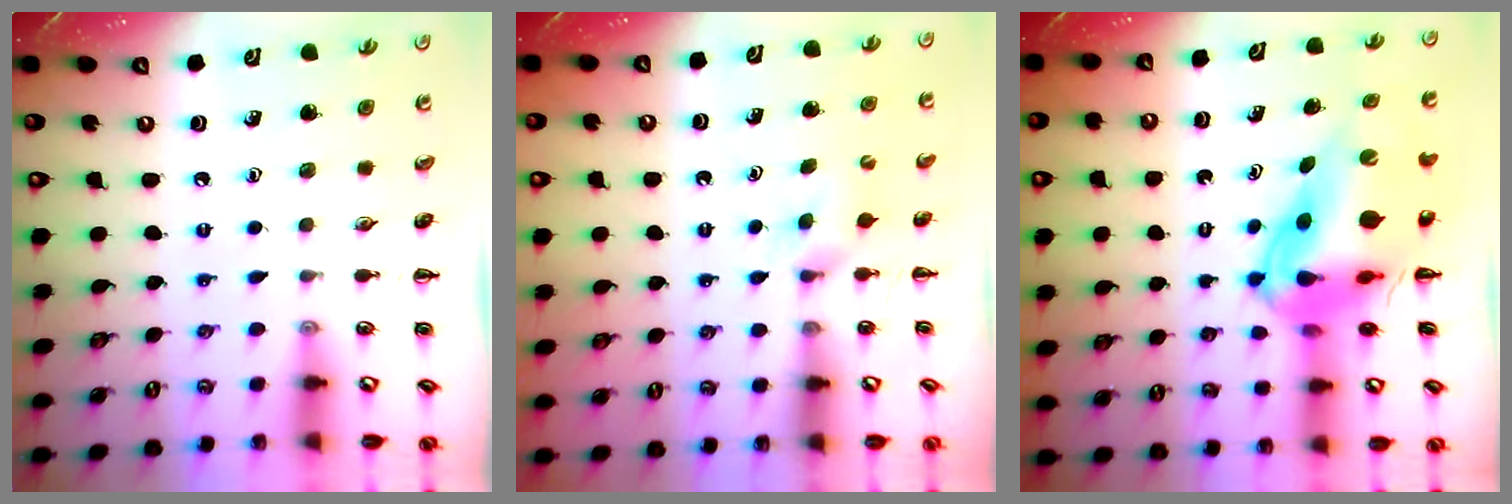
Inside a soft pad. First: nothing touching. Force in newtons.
{"total": 2.5, "press": 2.4, "slide": 0.9}
{"total": 12.2, "press": 11.7, "slide": 3.5}